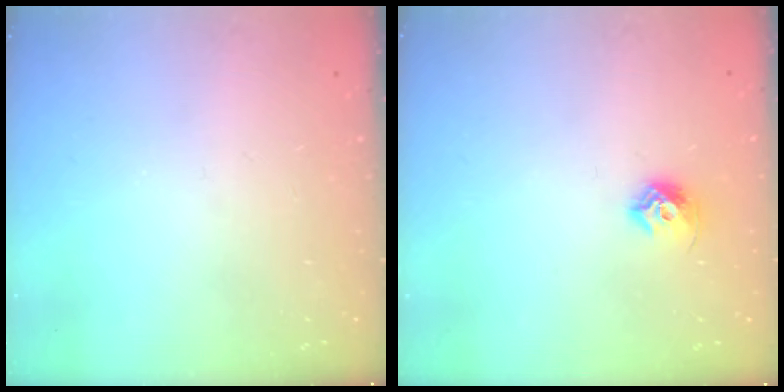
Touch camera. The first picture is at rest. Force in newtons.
{"total": 7.4, "press": 7.3, "slide": 1.1}